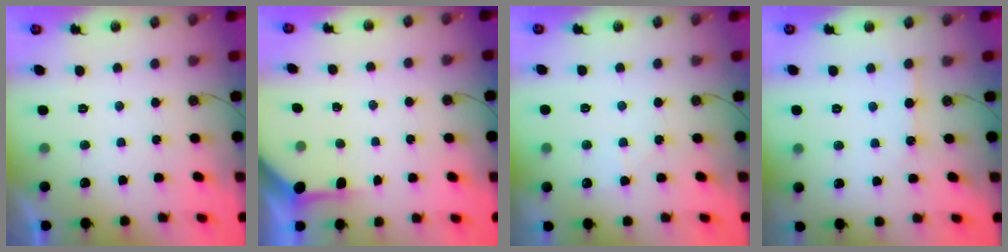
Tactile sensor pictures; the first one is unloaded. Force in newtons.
{"total": 3.9, "press": 3.9, "slide": 0.2}
{"total": 5.7, "press": 5.6, "slide": 0.6}
{"total": 5.5, "press": 5.4, "slide": 0.8}